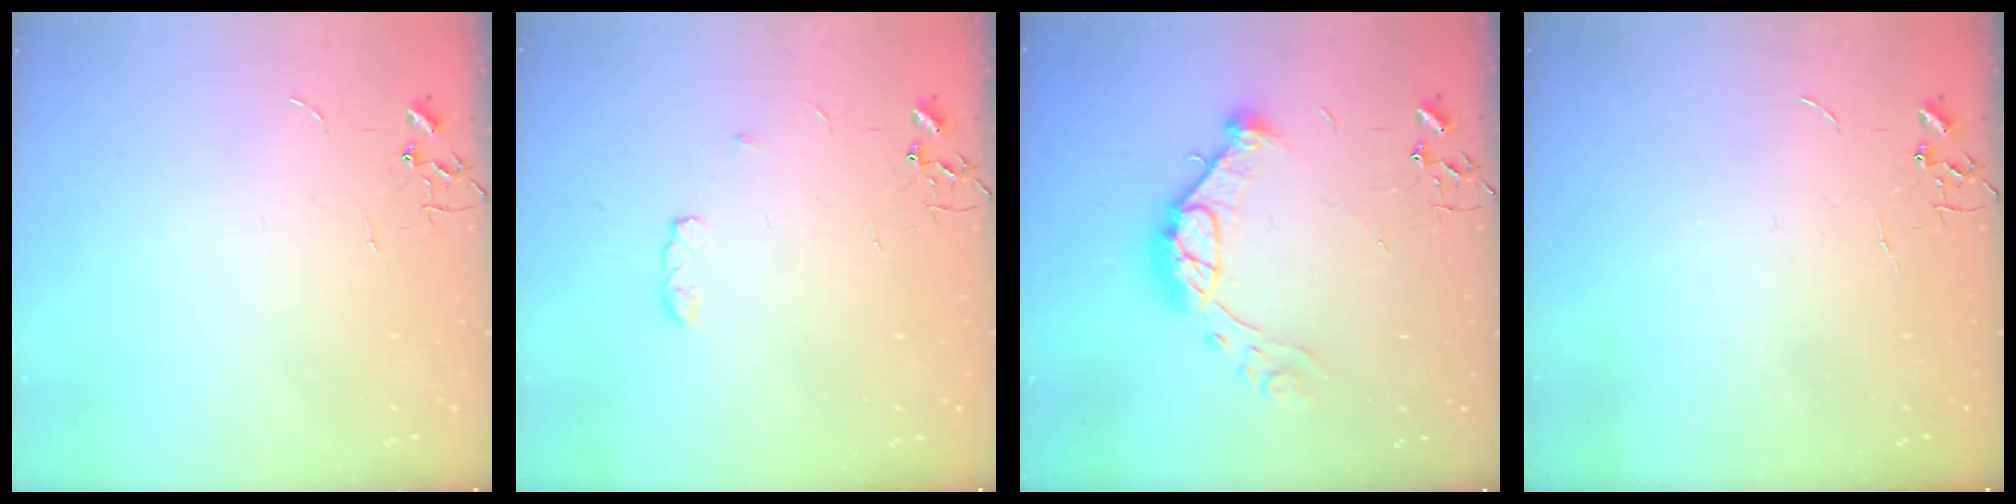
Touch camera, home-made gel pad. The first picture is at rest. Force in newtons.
{"total": 4.9, "press": 4.9, "slide": 0.8}
{"total": 14.3, "press": 14.2, "slide": 1.1}
{"total": 0.0}